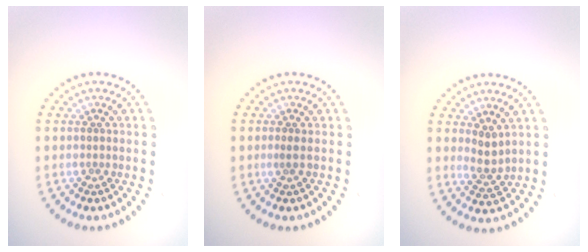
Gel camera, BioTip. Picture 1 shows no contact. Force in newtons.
{"total": 0.6, "press": 0.3, "slide": 0.5}
{"total": 1.8, "press": 1.4, "slide": 1.1}